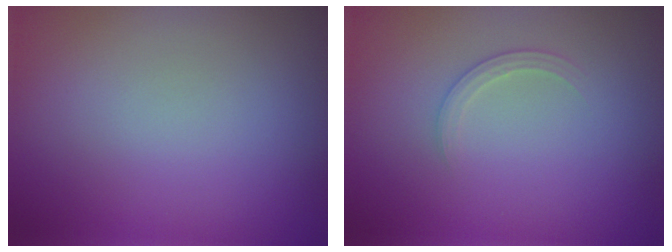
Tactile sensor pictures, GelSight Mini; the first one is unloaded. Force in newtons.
{"total": 1.3, "press": 1.3, "slide": 0.1}